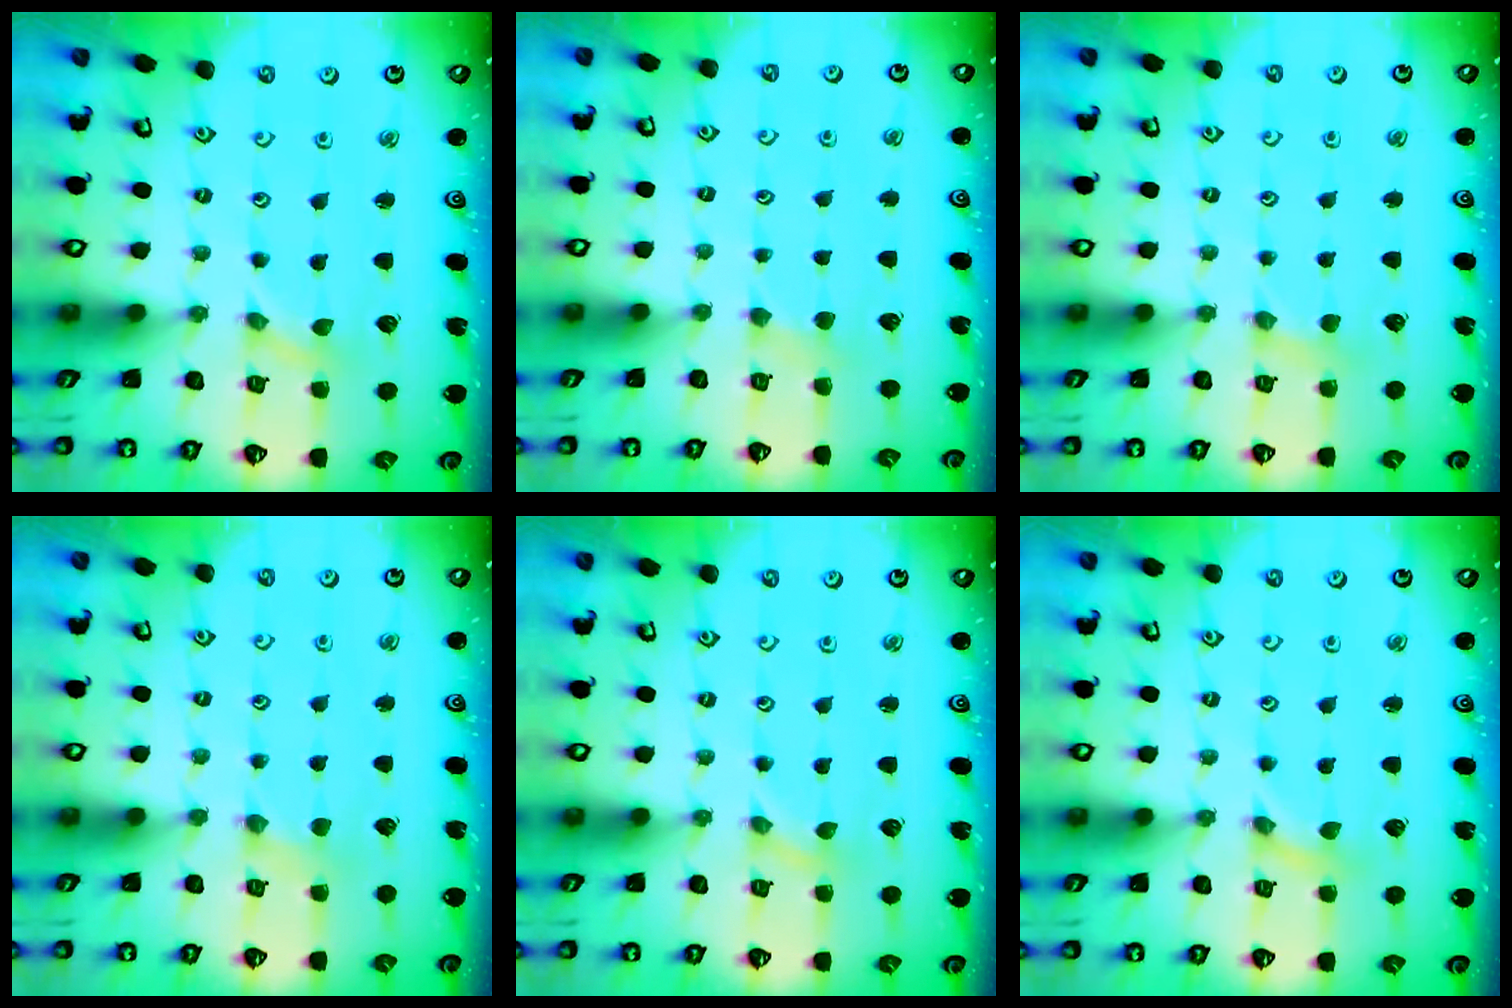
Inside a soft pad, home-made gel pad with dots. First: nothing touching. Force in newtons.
{"total": 2.8, "press": 2.7, "slide": 0.5}
{"total": 2.6, "press": 2.6, "slide": 0.4}
{"total": 1.6, "press": 1.5, "slide": 0.4}
{"total": 0.0}
{"total": 0.0}